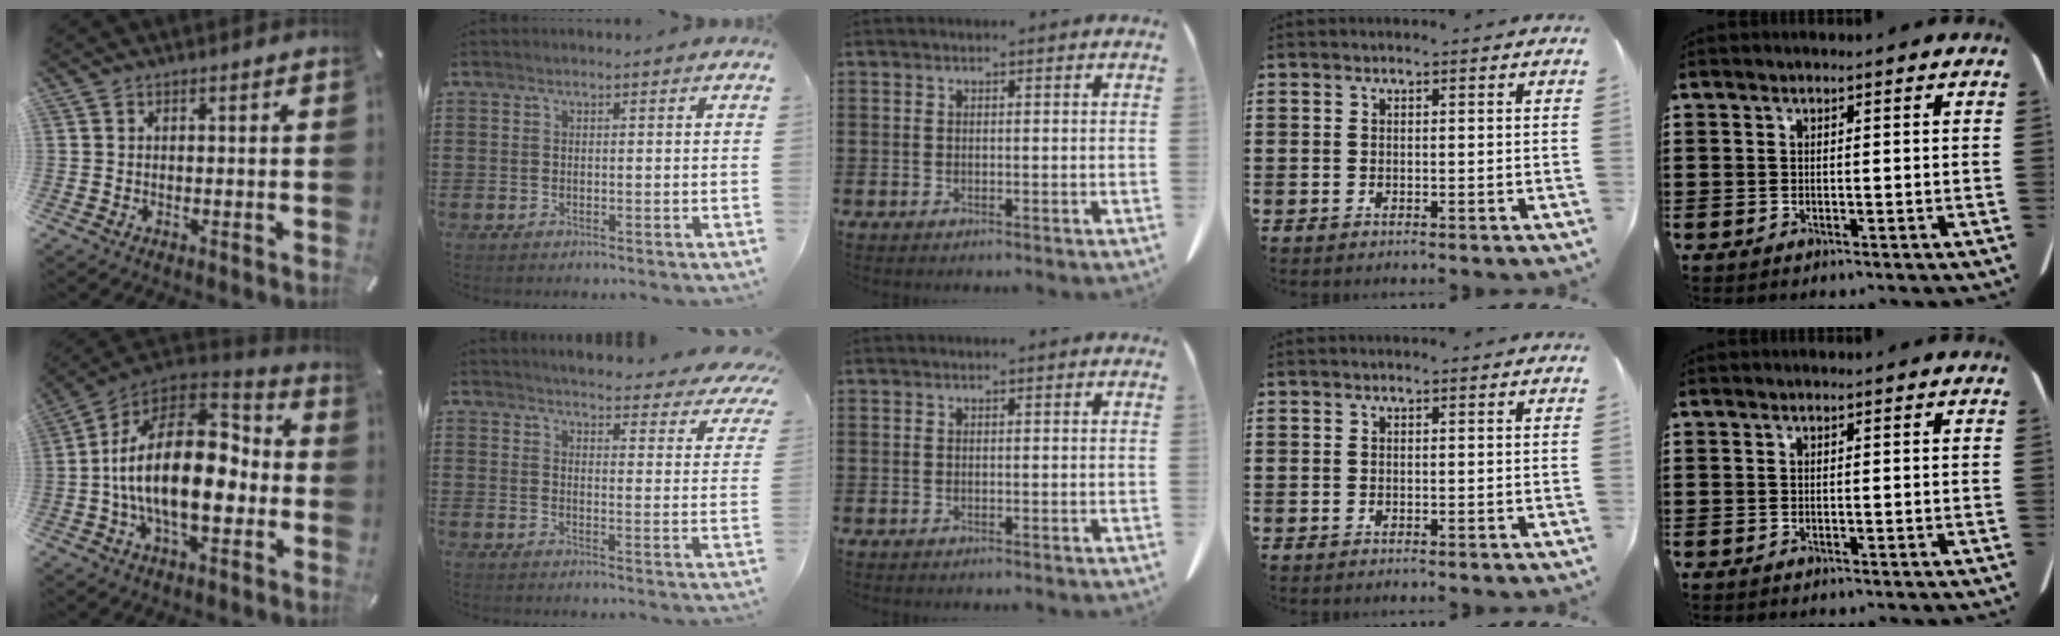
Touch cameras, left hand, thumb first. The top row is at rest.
{"thumb": {"total": 23.3, "force": [-2.5, 12.6, 19.5], "torque": [-0.350, 0.009, -0.041]}, "index": {"total": 4.3, "force": [4.2, -0.2, 1.0], "torque": [-0.023, -0.039, 0.068]}}